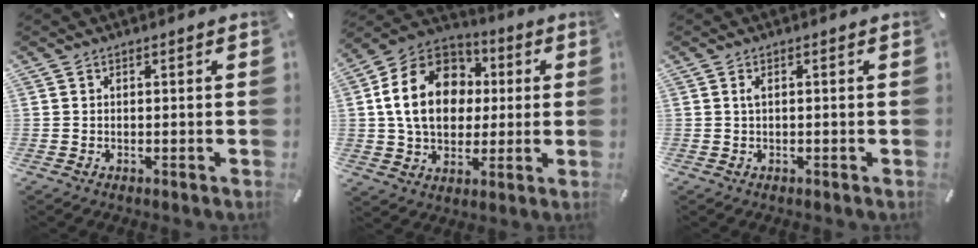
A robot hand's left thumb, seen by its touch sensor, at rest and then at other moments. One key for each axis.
{"total": 18.1, "fx": 2.1, "fy": 14.4, "fz": 10.7, "tx": -0.215, "ty": 0.015, "tz": 0.038}
{"total": 1.3, "fx": 0.2, "fy": 0.2, "fz": 1.2, "tx": -0.024, "ty": 0.000, "tz": 0.003}